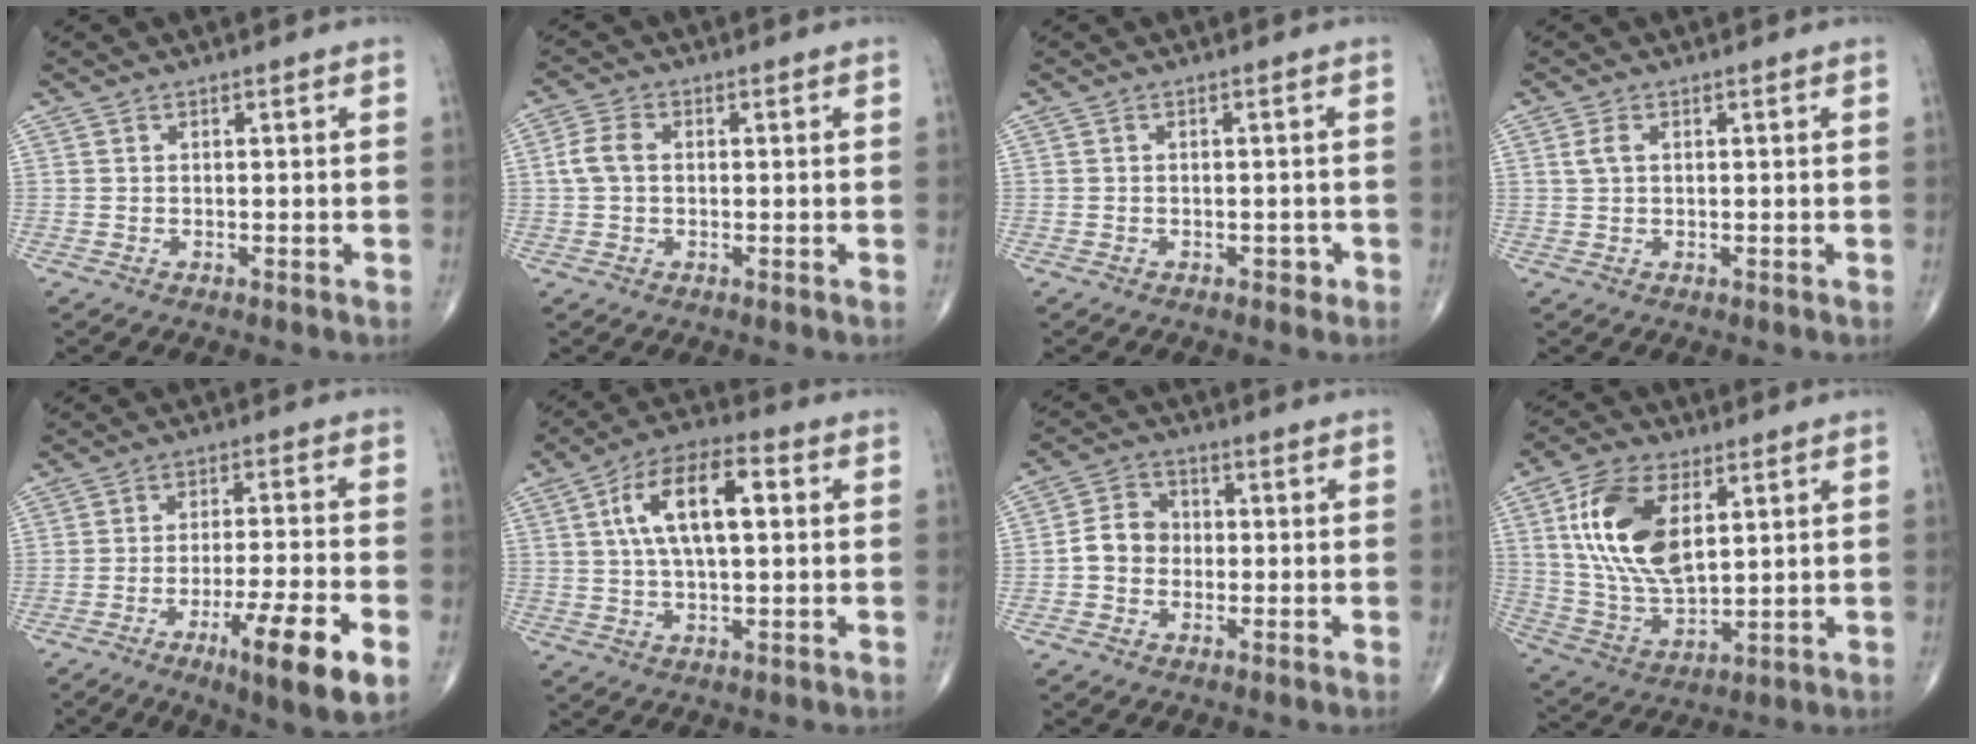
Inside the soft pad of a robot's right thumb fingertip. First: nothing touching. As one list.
[{"total": 4.2, "force": [0.3, 2.8, 3.1], "torque": [-0.071, 0.013, 0.001]}, {"total": 1.4, "force": [-0.7, 0.9, 0.7], "torque": [-0.005, 0.002, -0.011]}, {"total": 2.0, "force": [0.6, 1.1, 1.6], "torque": [-0.039, 0.007, 0.012]}, {"total": 13.1, "force": [-5.8, 1.7, 11.7], "torque": [-0.192, 0.007, -0.088]}, {"total": 13.3, "force": [2.8, 5.9, 11.6], "torque": [-0.202, 0.021, 0.044]}, {"total": 6.1, "force": [-0.7, 5.2, 3.1], "torque": [-0.040, 0.022, -0.024]}, {"total": 16.8, "force": [5.2, 8.8, 13.4], "torque": [-0.251, -0.015, 0.105]}]